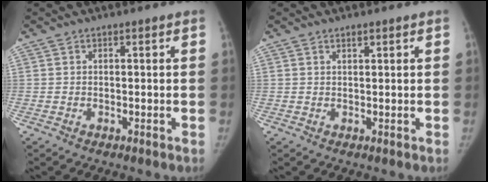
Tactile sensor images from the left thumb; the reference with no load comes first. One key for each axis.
{"total": 1.0, "fx": 0.8, "fy": 0.3, "fz": 0.5, "tx": -0.007, "ty": -0.005, "tz": 0.014}